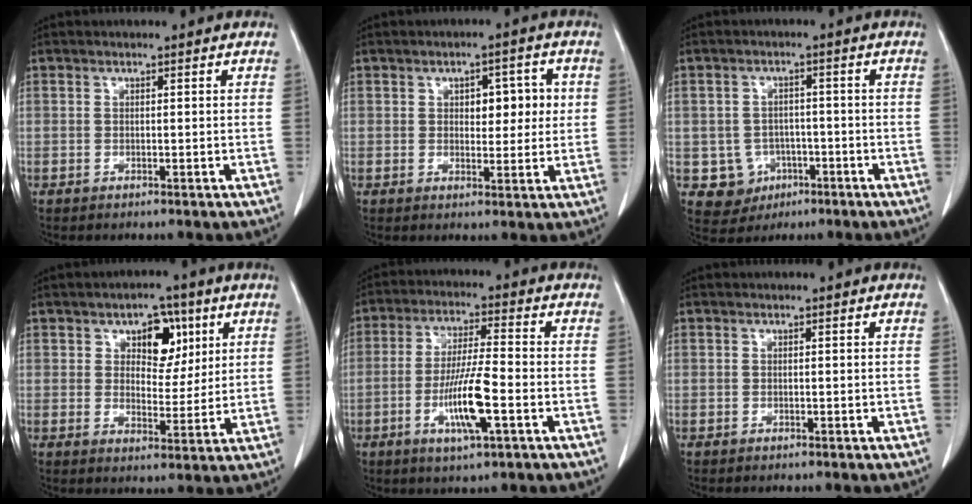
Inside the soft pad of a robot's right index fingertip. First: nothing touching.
{"total": 5.3, "force": [1.2, 2.6, 4.4], "torque": [-0.053, 0.012, 0.019]}
{"total": 5.7, "force": [-1.9, 5.3, 1.0], "torque": [-0.019, 0.007, -0.019]}
{"total": 7.3, "force": [3.2, 4.4, 4.8], "torque": [-0.062, 0.013, 0.050]}
{"total": 9.8, "force": [-3.3, 0.9, 9.2], "torque": [-0.177, -0.008, -0.061]}
{"total": 0.0}